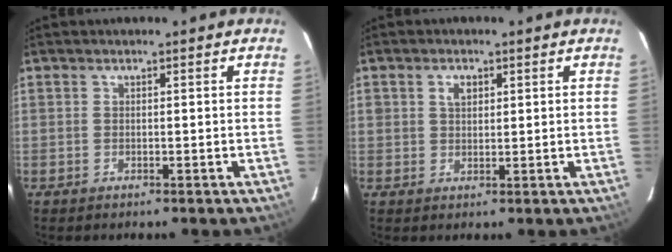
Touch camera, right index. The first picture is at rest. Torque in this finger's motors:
{"motor_torque": [0.02, 0.04, 0.05, 0.04]}